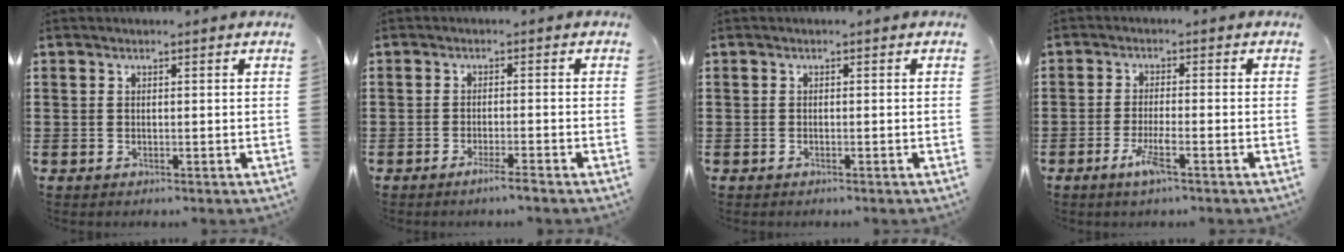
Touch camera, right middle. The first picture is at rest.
{"total": 2.3, "force": [-1.8, -0.2, 1.4], "torque": [-0.022, 0.001, -0.033]}
{"total": 0.0}
{"total": 4.1, "force": [-2.3, 0.3, 3.4], "torque": [-0.078, -0.011, -0.045]}